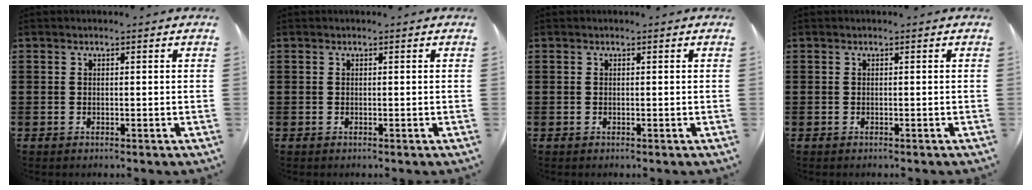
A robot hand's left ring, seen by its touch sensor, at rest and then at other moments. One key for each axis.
{"total": 0.0}
{"total": 0.0}
{"total": 0.0}